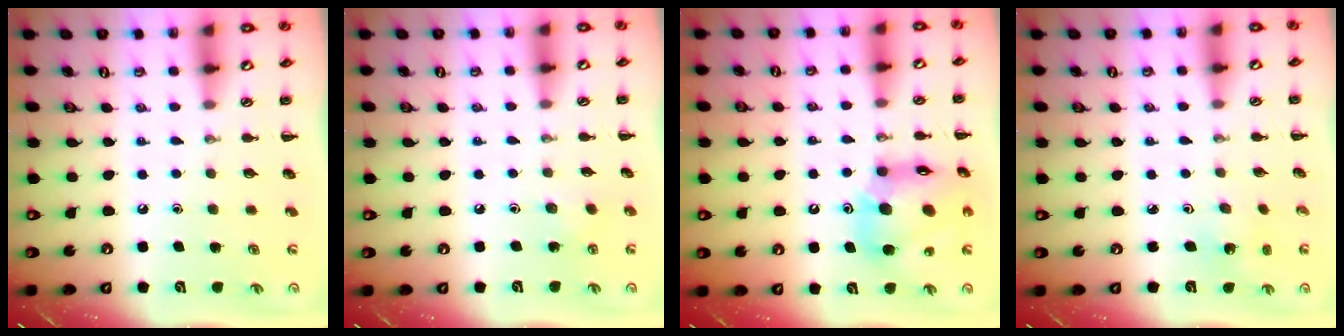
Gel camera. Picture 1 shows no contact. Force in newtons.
{"total": 2.9, "press": 2.8, "slide": 0.9}
{"total": 17.4, "press": 16.9, "slide": 4.0}
{"total": 2.0, "press": 1.9, "slide": 0.7}